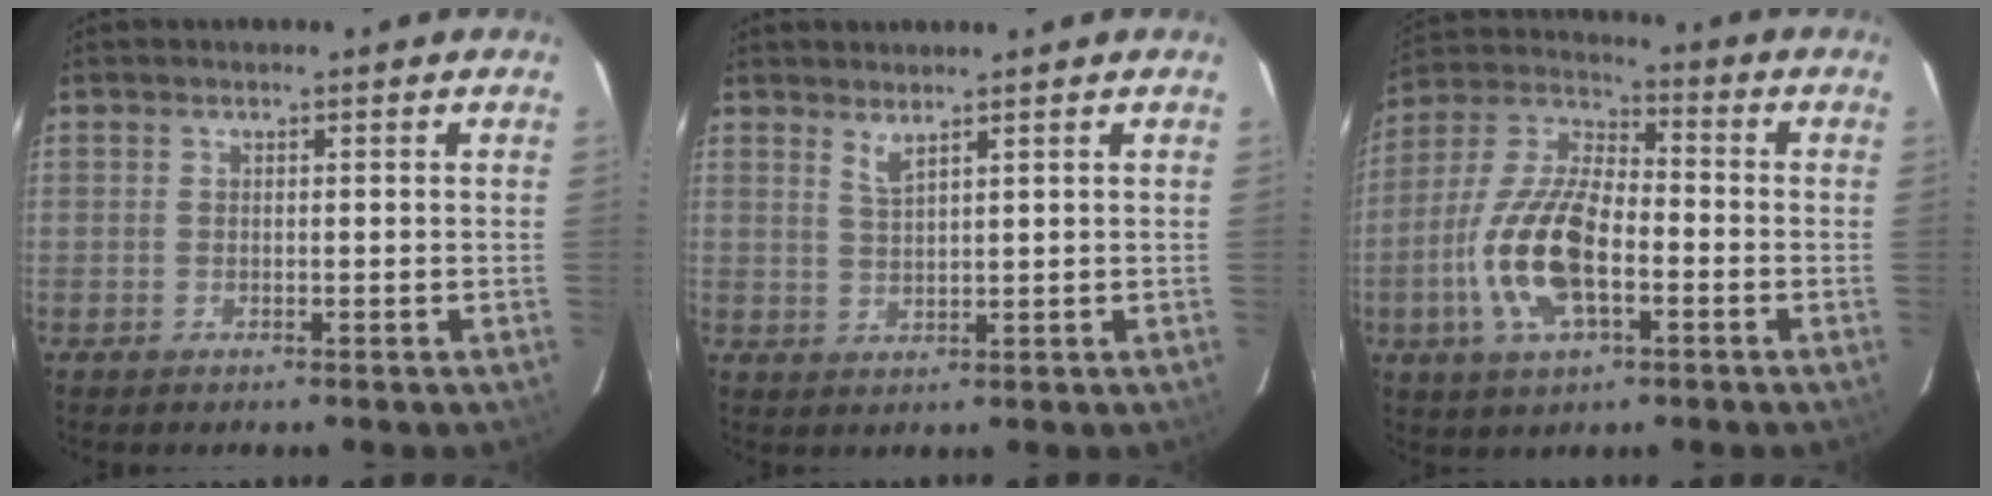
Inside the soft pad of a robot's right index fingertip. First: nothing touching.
{"total": 2.4, "force": [1.9, 0.0, 1.4], "torque": [-0.028, -0.003, 0.034]}
{"total": 15.9, "force": [-4.5, 7.0, 13.5], "torque": [-0.289, -0.001, -0.087]}